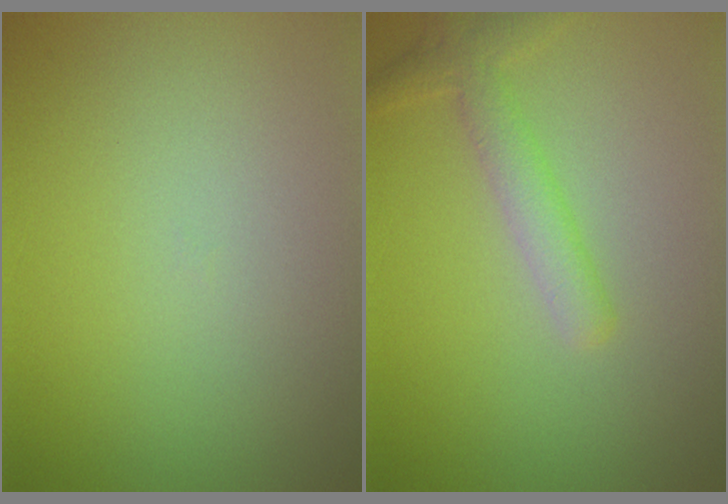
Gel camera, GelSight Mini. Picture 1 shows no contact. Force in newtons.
{"total": 2.6, "press": 2.6, "slide": 0.1}